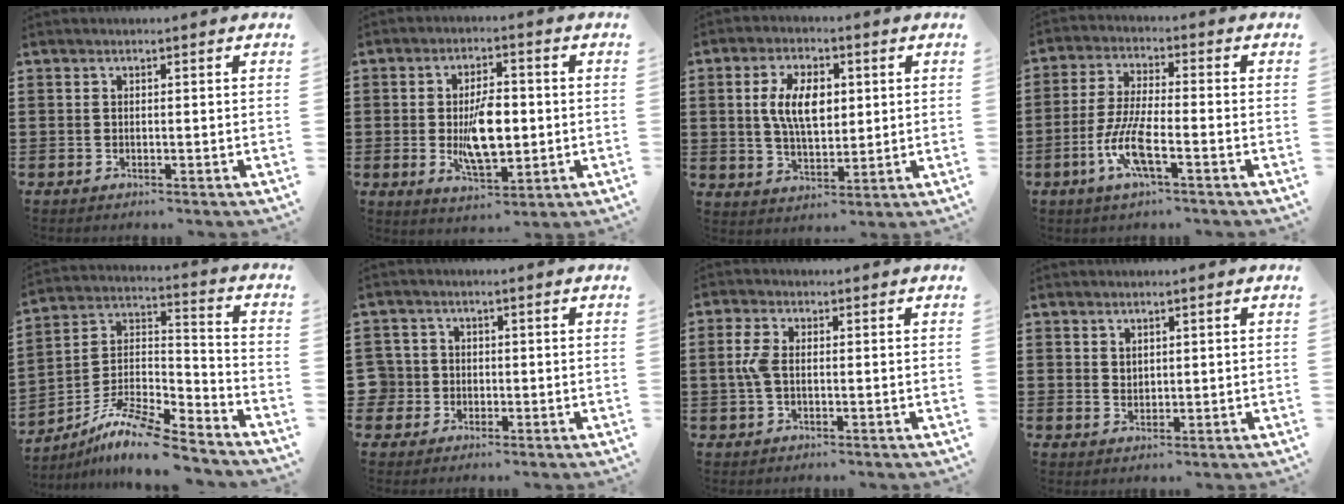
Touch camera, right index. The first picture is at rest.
{"total": 8.8, "force": [-0.5, 4.0, 7.8], "torque": [-0.143, -0.006, -0.016]}
{"total": 8.0, "force": [1.5, 4.1, 6.7], "torque": [-0.136, 0.009, 0.022]}
{"total": 7.9, "force": [-3.4, 1.7, 6.9], "torque": [-0.162, -0.015, -0.069]}
{"total": 9.6, "force": [-8.2, 1.6, 4.7], "torque": [-0.095, 0.013, -0.166]}
{"total": 3.0, "force": [-0.5, 2.9, 0.4], "torque": [-0.038, 0.001, -0.017]}
{"total": 3.9, "force": [-0.1, 2.0, 3.4], "torque": [-0.097, -0.004, -0.012]}
{"total": 1.6, "force": [1.3, 0.7, 0.3], "torque": [-0.006, 0.001, 0.027]}